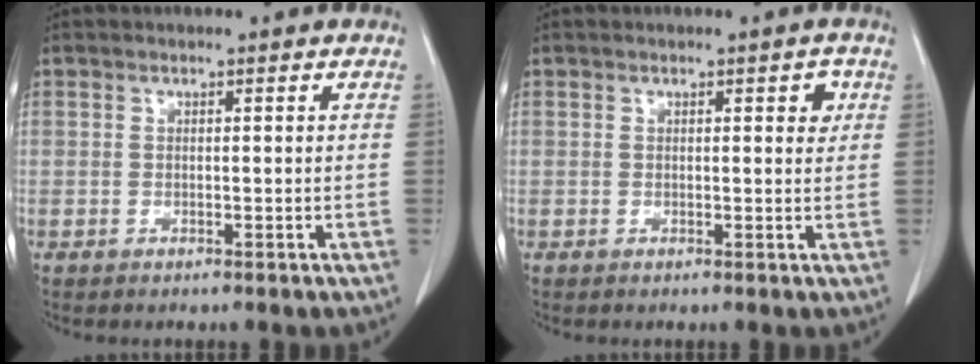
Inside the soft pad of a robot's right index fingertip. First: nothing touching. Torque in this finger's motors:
{"motor_torque": [0.18, -0.06, 0.02, 0.00]}